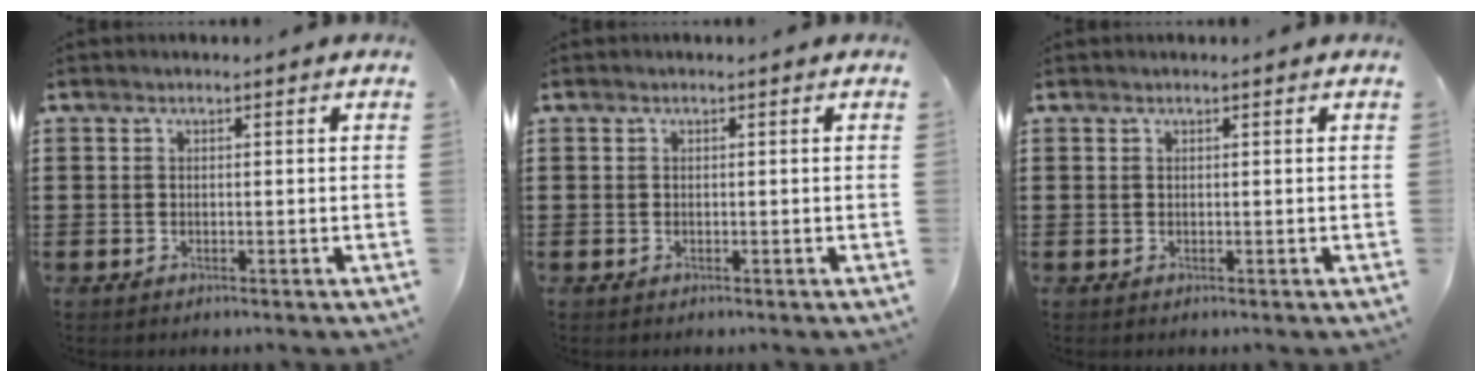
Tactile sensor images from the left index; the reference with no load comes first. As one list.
[{"total": 0.0}, {"total": 0.0}]